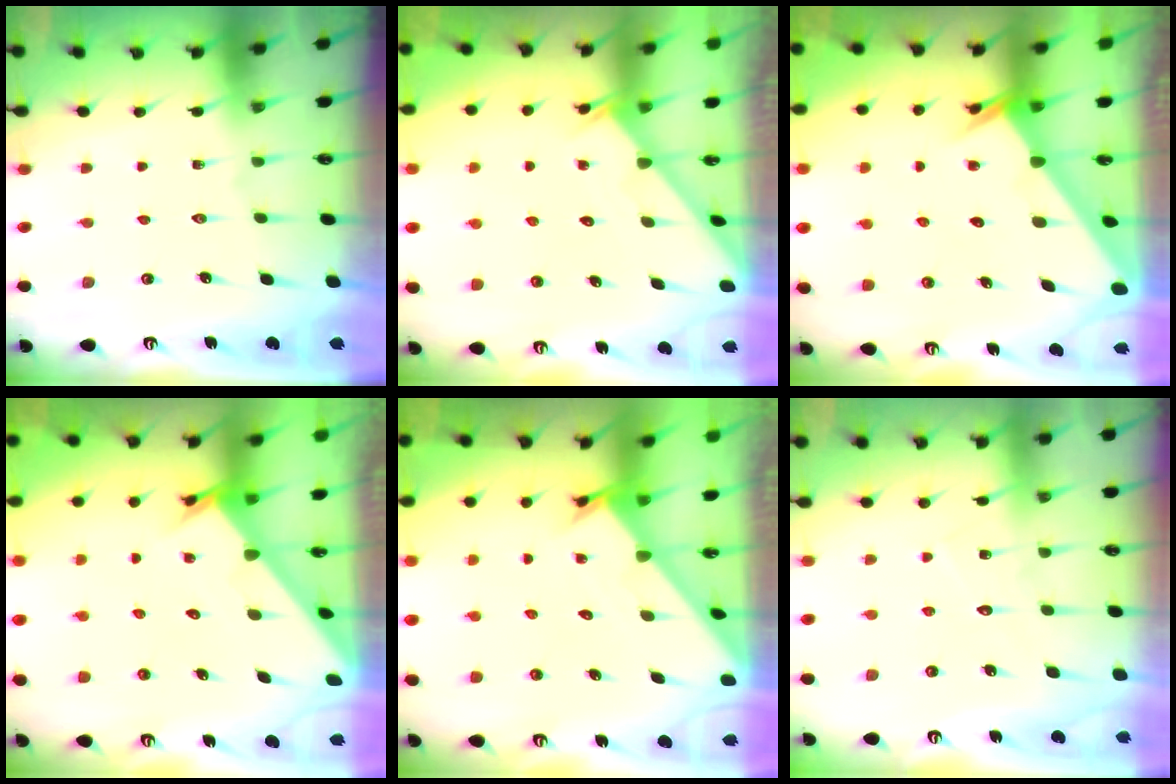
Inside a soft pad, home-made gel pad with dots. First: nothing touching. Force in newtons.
{"total": 2.9, "press": 2.9, "slide": 0.3}
{"total": 2.7, "press": 2.7, "slide": 0.2}
{"total": 2.8, "press": 2.8, "slide": 0.0}
{"total": 1.7, "press": 1.7, "slide": 0.1}
{"total": 6.8, "press": 6.8, "slide": 0.4}